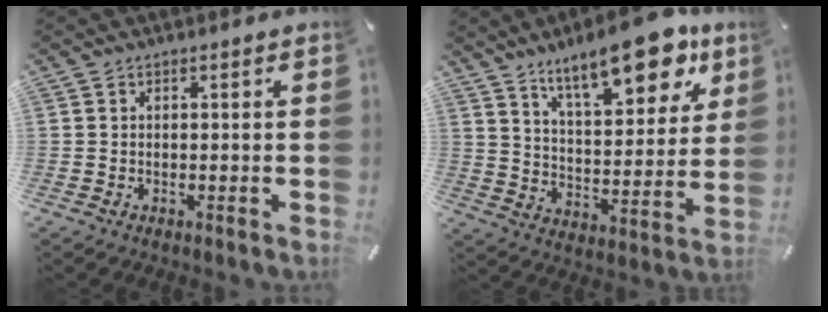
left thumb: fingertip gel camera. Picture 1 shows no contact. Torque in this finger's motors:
{"motor_torque": [2.50, 2.51, 1.39, -1.38, 0.21]}